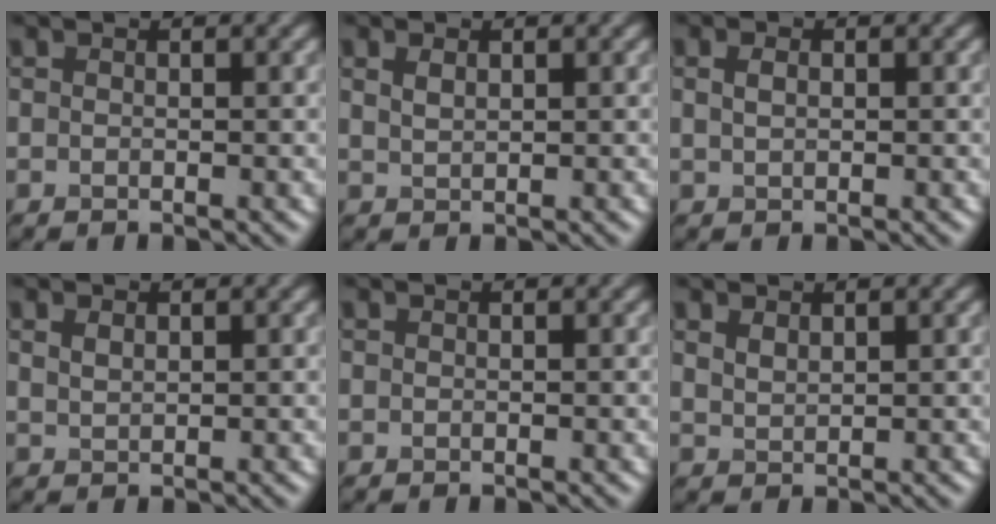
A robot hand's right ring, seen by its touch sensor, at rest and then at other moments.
{"total": 1.2, "force": [0.7, 0.6, 0.8], "torque": [-0.020, 0.000, 0.018]}
{"total": 1.1, "force": [0.3, 0.7, 0.8], "torque": [-0.020, 0.001, 0.009]}
{"total": 1.2, "force": [0.7, 0.6, 0.7], "torque": [-0.018, 0.000, 0.017]}
{"total": 0.0}
{"total": 1.3, "force": [1.0, 0.6, 0.7], "torque": [-0.018, -0.001, 0.024]}